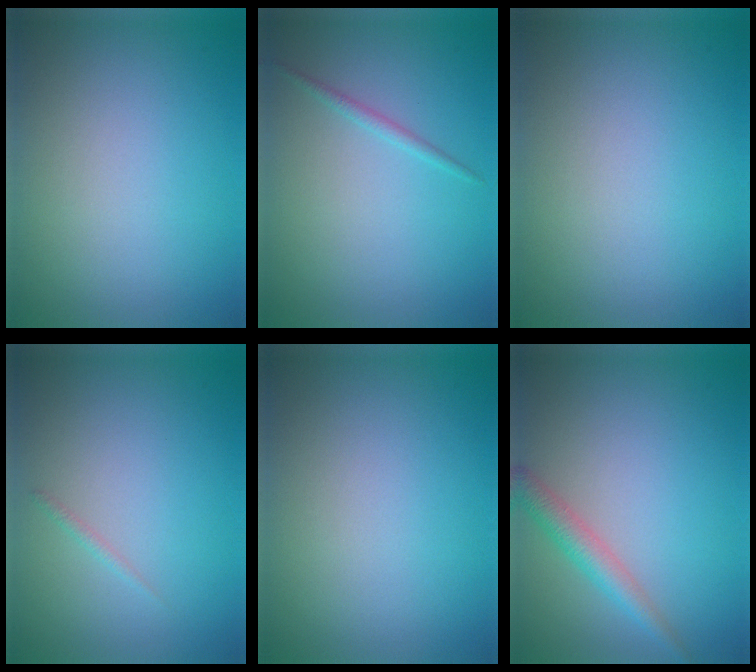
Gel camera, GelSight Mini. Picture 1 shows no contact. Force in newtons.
{"total": 0.9, "press": 0.9, "slide": 0.0}
{"total": 0.0}
{"total": 0.5, "press": 0.5, "slide": 0.0}
{"total": 0.0}
{"total": 2.5, "press": 2.5, "slide": 0.1}